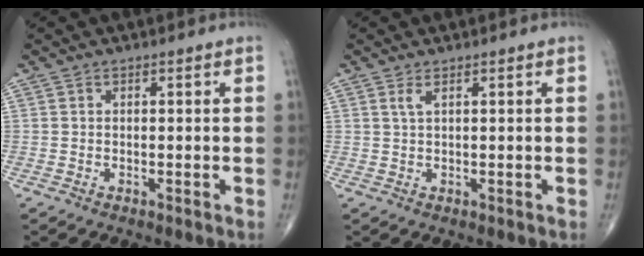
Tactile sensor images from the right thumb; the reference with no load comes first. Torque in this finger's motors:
{"motor_torque": [-0.30, -0.31, 0.13, 0.18, 0.00]}